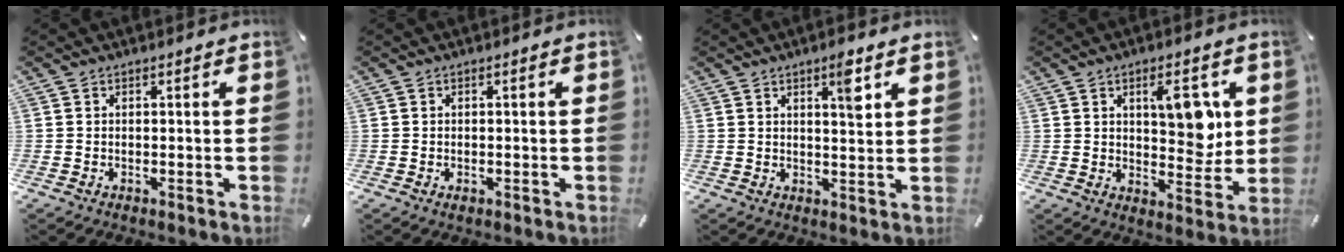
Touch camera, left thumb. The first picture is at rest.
{"total": 0.8, "force": [-0.3, 0.4, 0.6], "torque": [-0.010, -0.002, -0.005]}
{"total": 5.6, "force": [2.8, 1.6, 4.6], "torque": [-0.064, -0.012, 0.041]}
{"total": 10.3, "force": [3.6, 5.3, 8.0], "torque": [-0.099, -0.018, 0.055]}